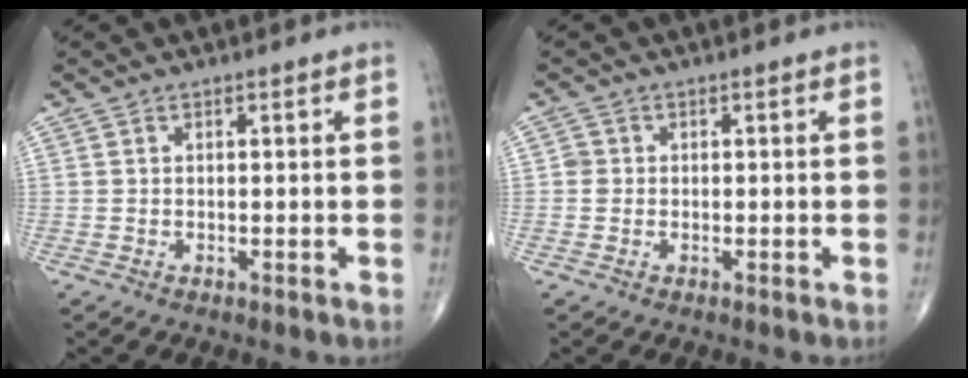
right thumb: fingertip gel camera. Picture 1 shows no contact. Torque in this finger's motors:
{"motor_torque": [0.41, 0.39, 0.40, 0.07, -0.03]}